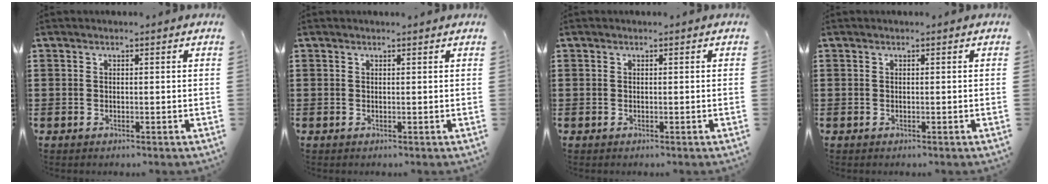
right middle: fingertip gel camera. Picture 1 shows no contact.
{"total": 0.0}
{"total": 0.0}
{"total": 0.0}